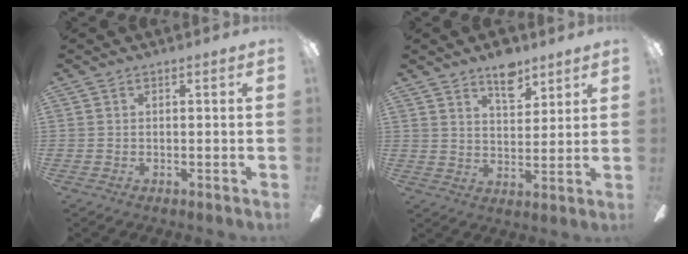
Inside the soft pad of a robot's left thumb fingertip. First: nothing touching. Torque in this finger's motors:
{"motor_torque": [0.83, 0.22, 0.63, -0.66, 0.02]}